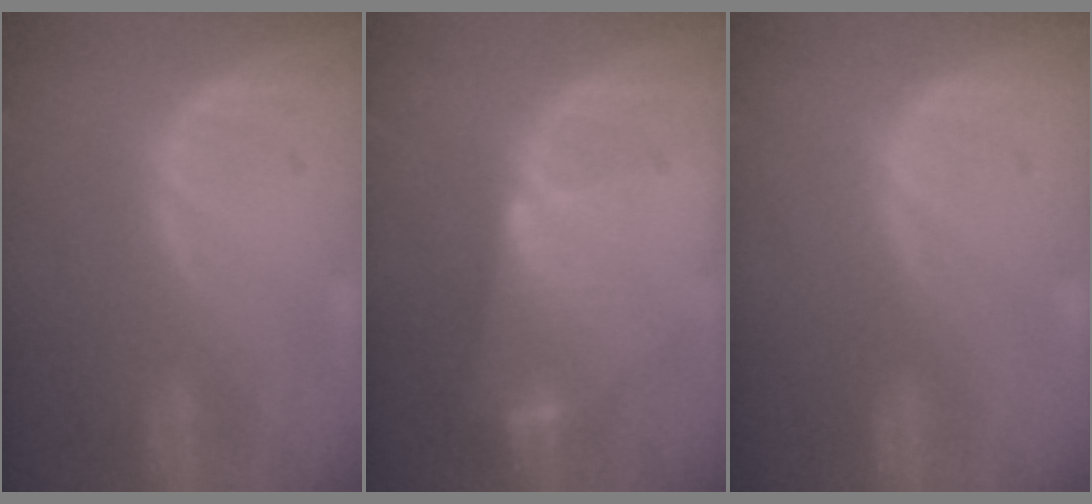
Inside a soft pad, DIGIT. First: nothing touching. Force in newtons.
{"total": 7.3, "press": 6.4, "slide": 3.4}
{"total": 0.0}